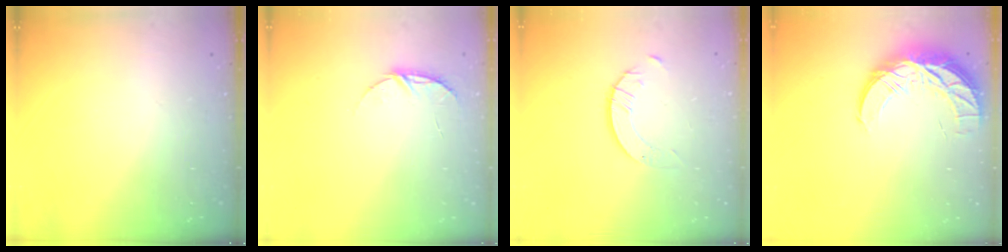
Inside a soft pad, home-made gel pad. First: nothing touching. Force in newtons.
{"total": 6.1, "press": 6.1, "slide": 0.7}
{"total": 2.1, "press": 2.1, "slide": 0.2}
{"total": 11.6, "press": 11.6, "slide": 0.9}